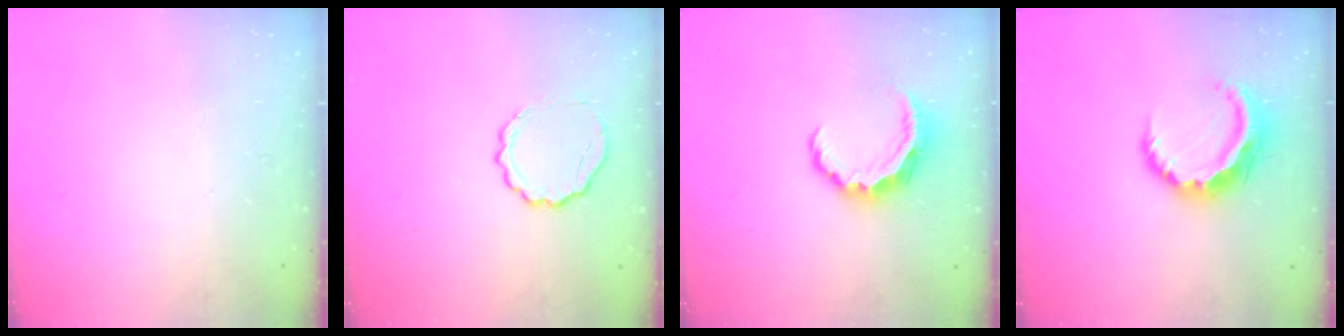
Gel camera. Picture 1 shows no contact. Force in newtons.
{"total": 6.2, "press": 6.0, "slide": 1.6}
{"total": 8.3, "press": 8.3, "slide": 1.0}
{"total": 9.3, "press": 9.3, "slide": 1.2}